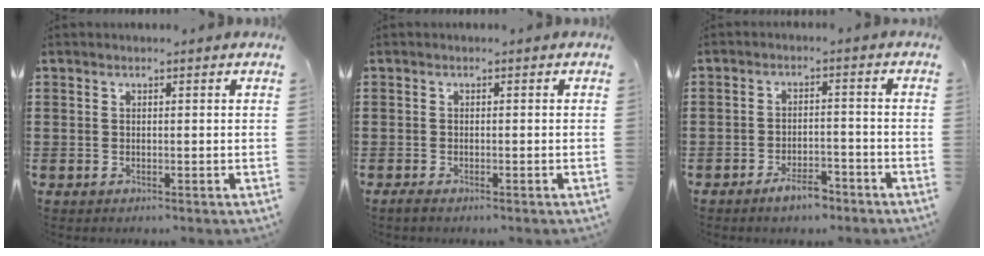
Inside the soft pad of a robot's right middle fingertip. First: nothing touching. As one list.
[{"total": 0.6, "force": [-0.5, 0.1, 0.3], "torque": [-0.008, -0.004, -0.009]}, {"total": 4.0, "force": [-3.2, 1.2, 2.1], "torque": [-0.039, 0.008, -0.063]}]